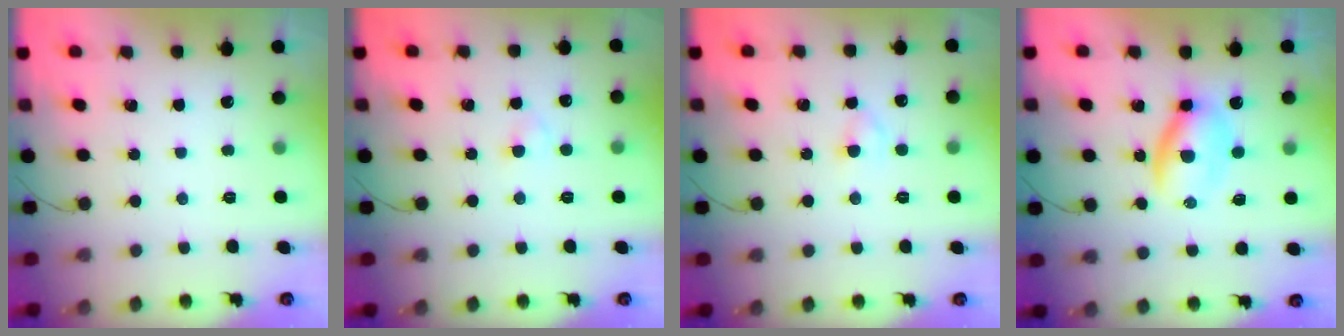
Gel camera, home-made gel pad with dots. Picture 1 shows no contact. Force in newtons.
{"total": 1.9, "press": 1.6, "slide": 1.0}
{"total": 1.9, "press": 1.7, "slide": 0.8}
{"total": 6.0, "press": 5.9, "slide": 1.0}